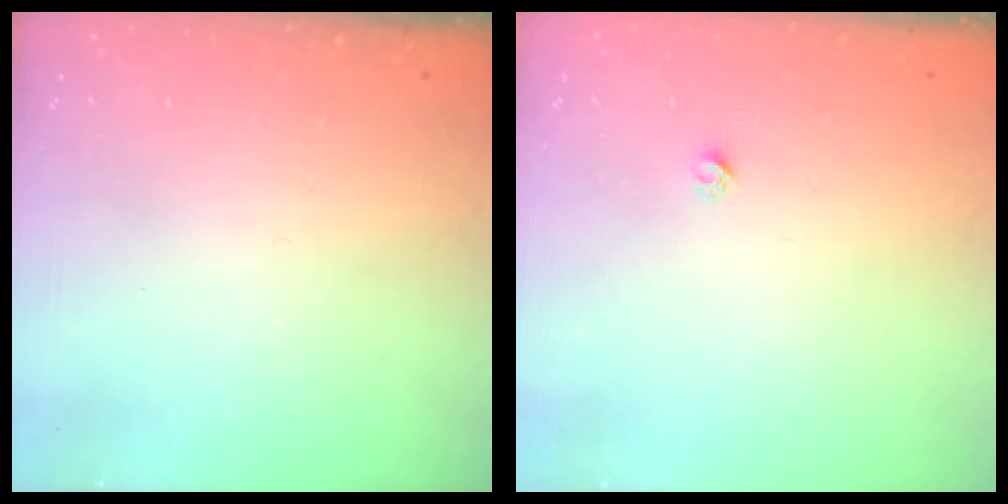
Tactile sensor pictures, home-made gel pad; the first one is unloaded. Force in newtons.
{"total": 1.9, "press": 1.9, "slide": 0.1}